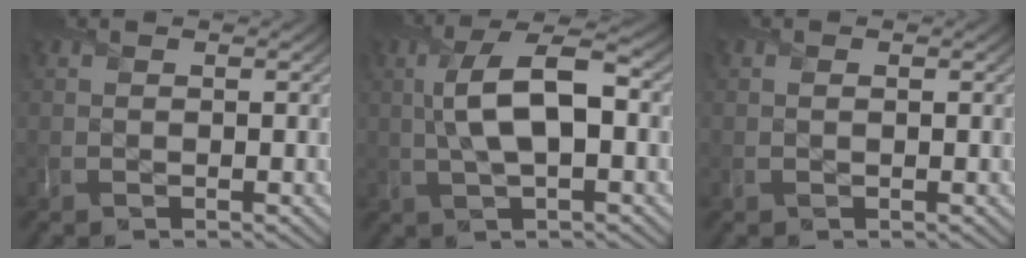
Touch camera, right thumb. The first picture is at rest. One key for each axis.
{"total": 8.5, "fx": 0.5, "fy": 3.2, "fz": 7.9, "tx": -0.161, "ty": 0.014, "tz": 0.004}
{"total": 0.0}